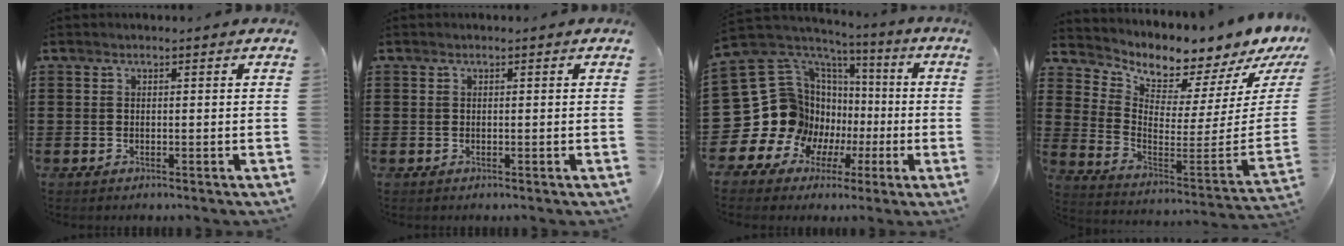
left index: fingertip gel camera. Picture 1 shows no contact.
{"total": 0.0}
{"total": 16.4, "force": [-2.7, 15.2, 5.6], "torque": [-0.196, -0.032, -0.006]}
{"total": 3.6, "force": [3.6, 0.2, 0.1], "torque": [-0.026, -0.067, 0.053]}